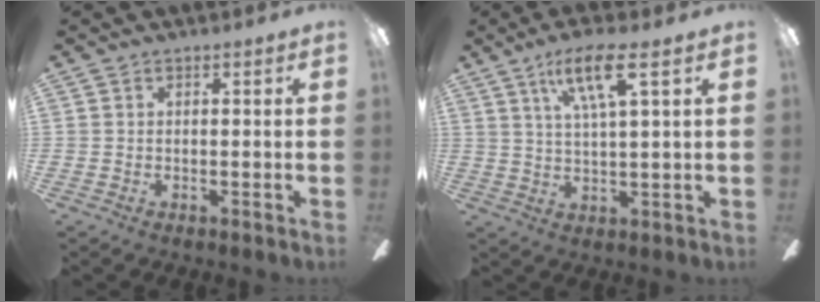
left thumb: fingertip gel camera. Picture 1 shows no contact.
{"total": 9.4, "force": [4.9, 1.8, 7.9], "torque": [-0.145, -0.005, 0.080]}